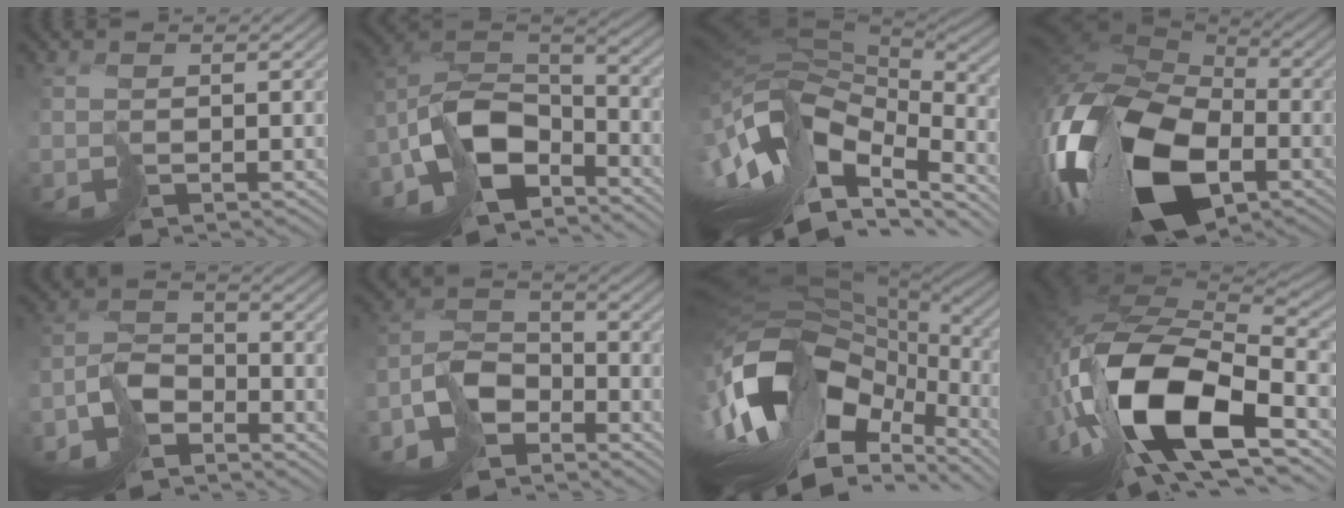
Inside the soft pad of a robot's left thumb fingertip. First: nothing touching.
{"total": 13.1, "force": [-8.1, 7.3, 7.4], "torque": [-0.171, -0.006, -0.156]}
{"total": 15.4, "force": [-8.4, 7.7, 10.4], "torque": [-0.240, 0.000, -0.139]}
{"total": 20.2, "force": [-6.0, 12.1, 15.0], "torque": [-0.359, -0.021, -0.097]}
{"total": 7.5, "force": [-6.1, 3.3, 2.9], "torque": [-0.054, 0.004, -0.127]}
{"total": 8.8, "force": [-6.7, 4.3, 3.8], "torque": [-0.073, 0.001, -0.140]}
{"total": 17.3, "force": [-4.9, 8.4, 14.3], "torque": [-0.276, -0.004, -0.065]}
{"total": 18.3, "force": [-7.0, 8.3, 14.7], "torque": [-0.315, -0.022, -0.112]}